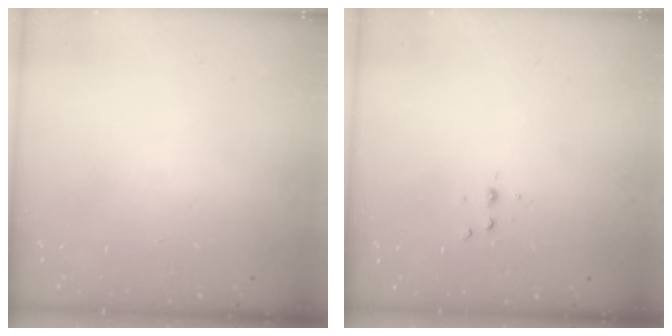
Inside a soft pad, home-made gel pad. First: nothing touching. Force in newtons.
{"total": 2.8, "press": 2.8, "slide": 0.4}